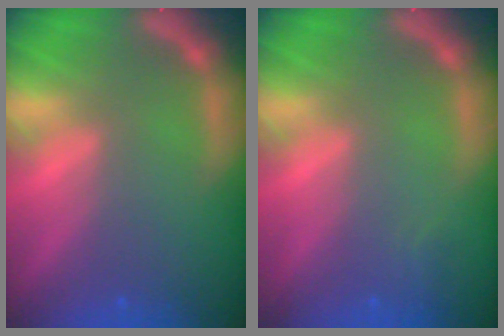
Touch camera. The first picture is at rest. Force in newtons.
{"total": 0.9}